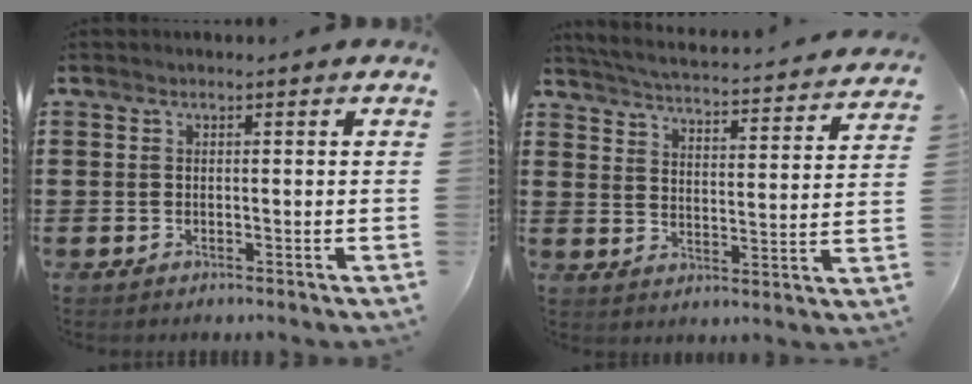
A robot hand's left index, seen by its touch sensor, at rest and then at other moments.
{"total": 3.8, "force": [3.7, -0.6, 0.7], "torque": [-0.037, -0.038, 0.055]}